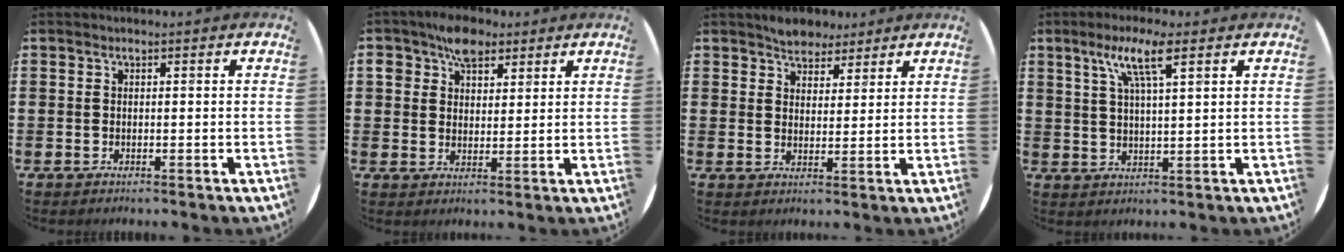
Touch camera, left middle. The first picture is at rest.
{"total": 5.3, "force": [3.8, 3.4, 1.6], "torque": [-0.029, 0.004, 0.067]}
{"total": 3.9, "force": [3.6, 1.6, 0.0], "torque": [-0.012, -0.003, 0.069]}
{"total": 6.9, "force": [3.9, 1.2, 5.5], "torque": [-0.103, 0.005, 0.061]}